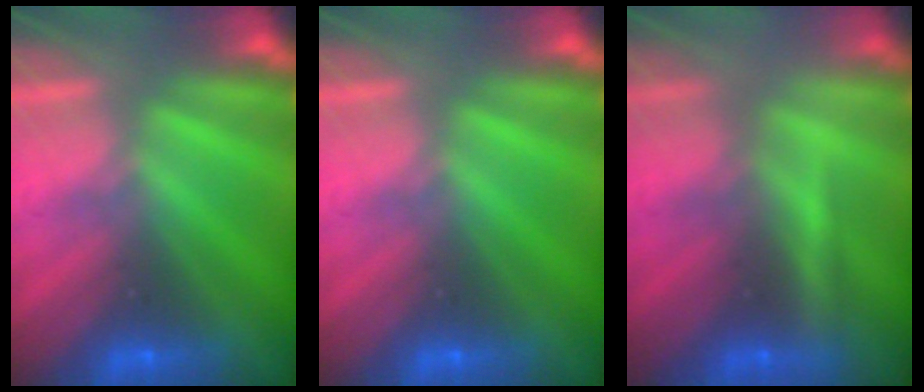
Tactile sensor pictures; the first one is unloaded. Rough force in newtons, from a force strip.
{"total": 0.0}
{"total": 2.0}